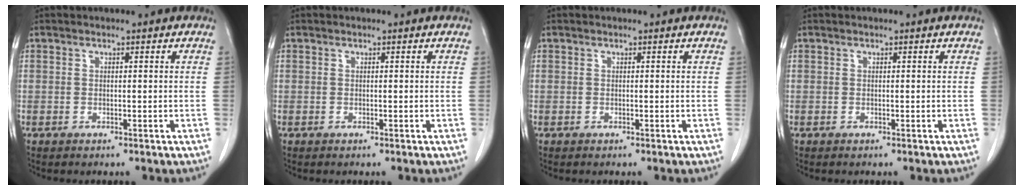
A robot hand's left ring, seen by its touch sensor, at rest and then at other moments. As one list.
[{"total": 0.0}, {"total": 0.0}, {"total": 0.0}]